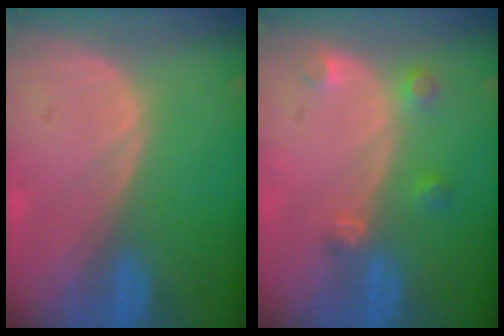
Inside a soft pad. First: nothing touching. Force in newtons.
{"total": 2.7, "press": 2.7, "slide": 0.3}